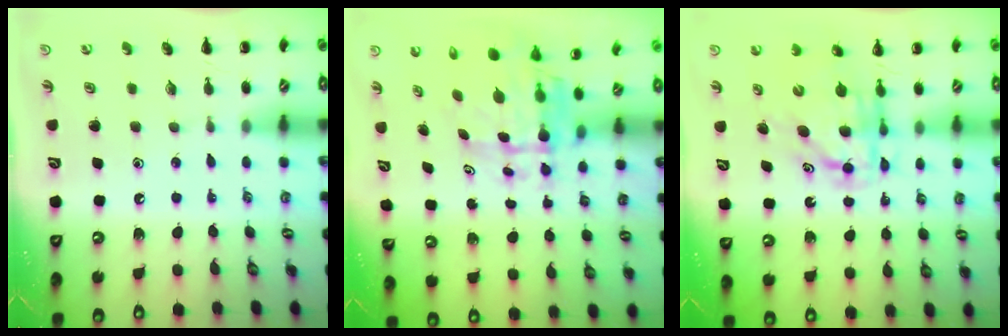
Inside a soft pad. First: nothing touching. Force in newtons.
{"total": 7.2, "press": 6.7, "slide": 2.7}
{"total": 6.9, "press": 6.8, "slide": 1.3}